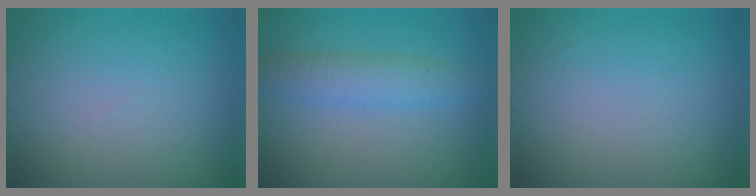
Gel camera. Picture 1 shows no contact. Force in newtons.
{"total": 2.9, "press": 2.9, "slide": 0.1}
{"total": 0.0}